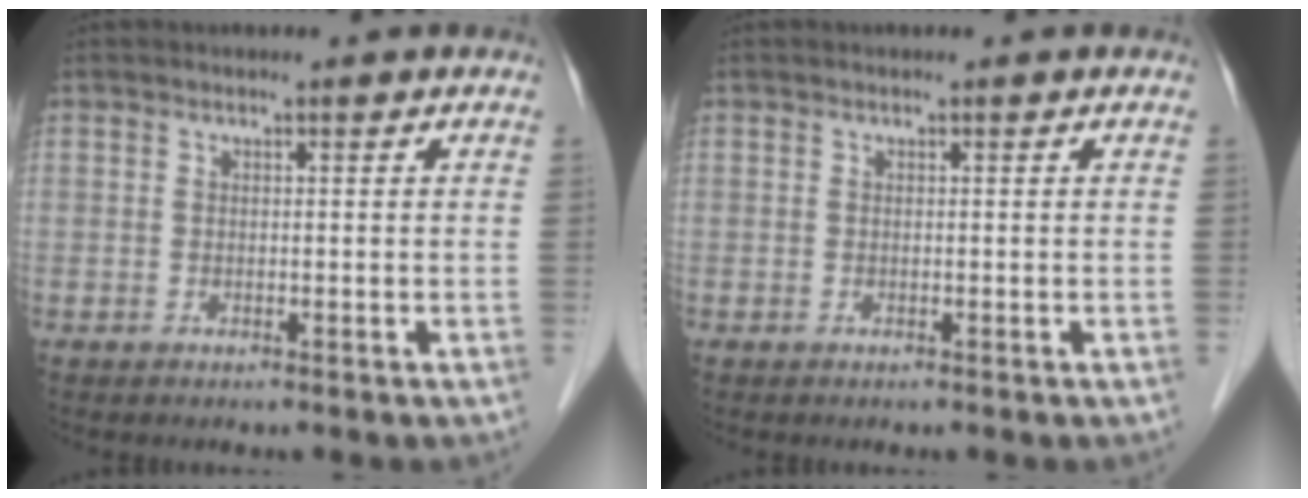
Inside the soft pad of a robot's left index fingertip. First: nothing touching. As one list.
[{"total": 0.0}]